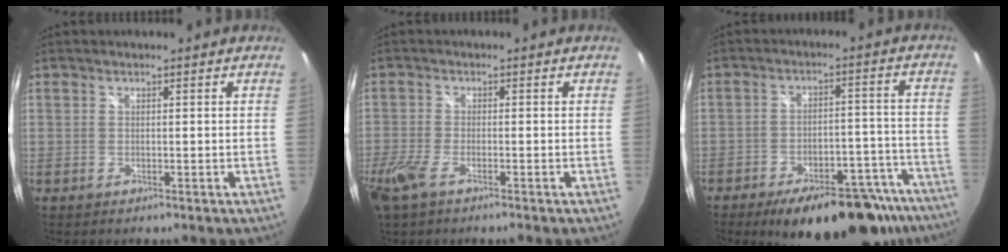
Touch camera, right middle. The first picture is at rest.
{"total": 7.2, "force": [-4.5, 2.5, 5.0], "torque": [-0.131, -0.022, -0.088]}
{"total": 21.1, "force": [-16.6, 7.6, 10.6], "torque": [-0.145, 0.015, -0.200]}